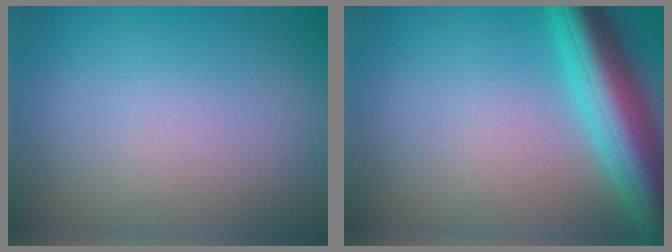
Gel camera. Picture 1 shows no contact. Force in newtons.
{"total": 8.3, "press": 8.2, "slide": 0.4}